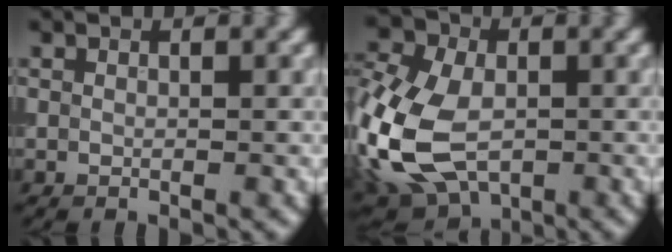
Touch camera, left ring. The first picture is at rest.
{"total": 13.6, "force": [-3.2, 8.7, 10.0], "torque": [-0.218, -0.013, -0.074]}